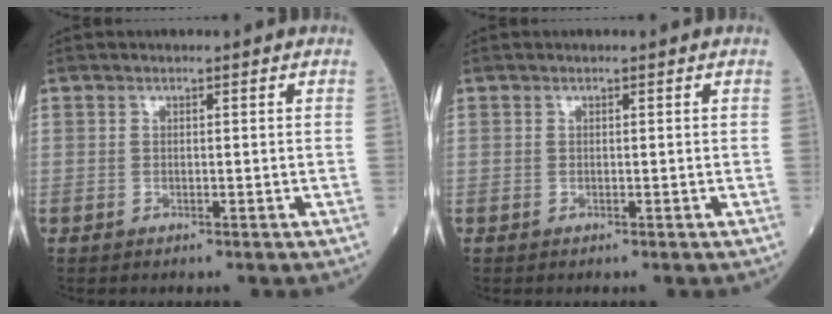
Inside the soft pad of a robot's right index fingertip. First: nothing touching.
{"total": 0.0}